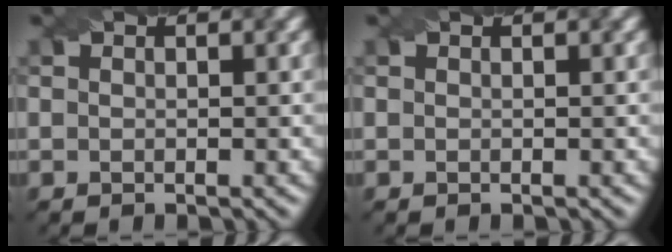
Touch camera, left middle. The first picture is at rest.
{"total": 0.0}